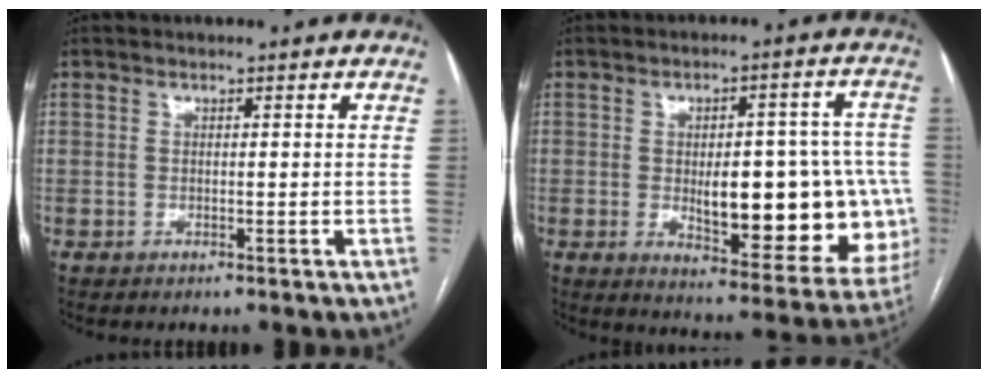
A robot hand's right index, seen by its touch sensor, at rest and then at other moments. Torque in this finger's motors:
{"motor_torque": [1.92, -0.22, 0.80, 0.12]}